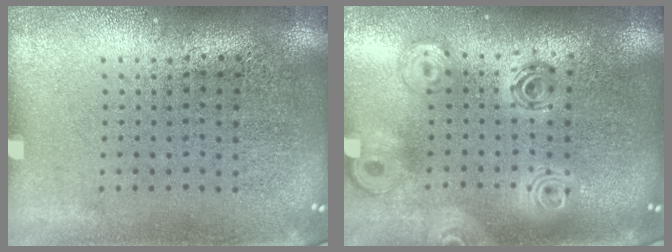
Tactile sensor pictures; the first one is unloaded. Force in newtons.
{"total": 2.2, "press": 1.8, "slide": 1.3}